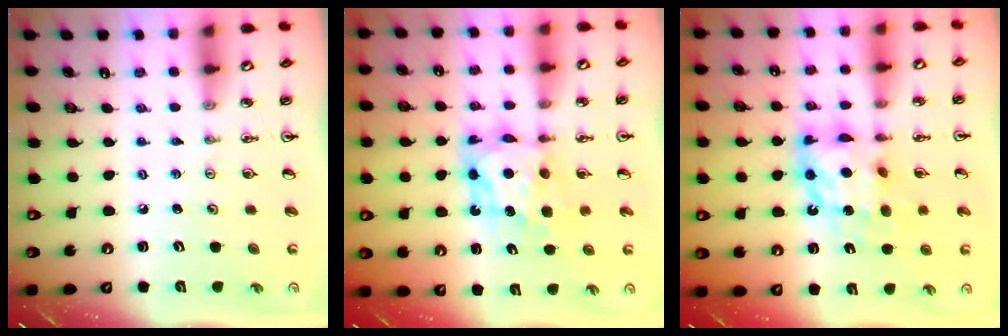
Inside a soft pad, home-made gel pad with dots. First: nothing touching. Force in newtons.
{"total": 6.8, "press": 6.8, "slide": 0.7}
{"total": 12.7, "press": 12.7, "slide": 1.5}